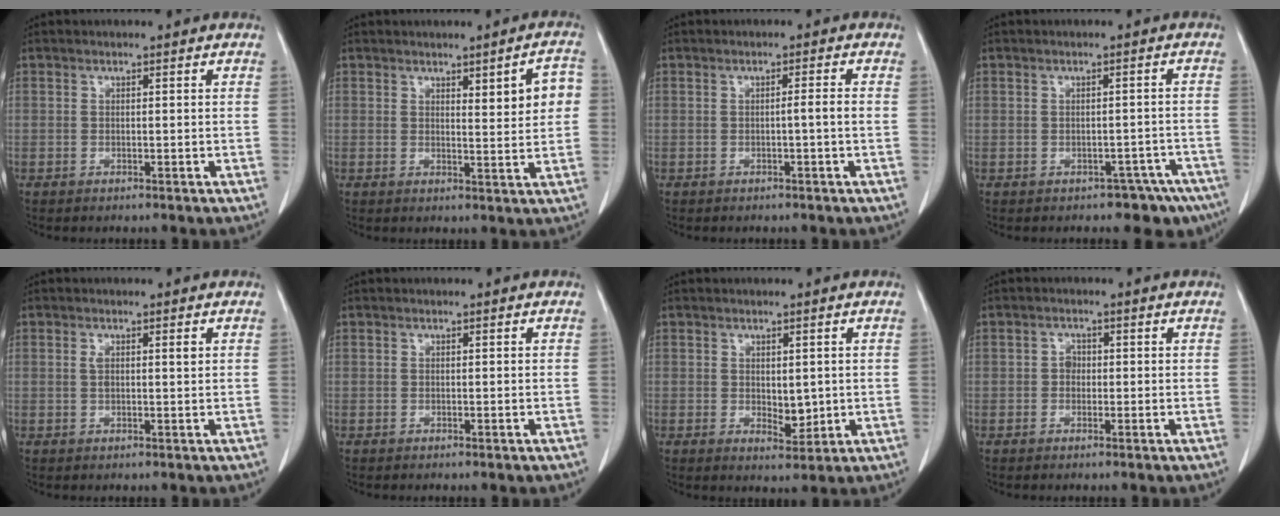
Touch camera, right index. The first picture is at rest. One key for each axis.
{"total": 5.6, "fx": 1.6, "fy": 1.0, "fz": 5.3, "tx": -0.067, "ty": 0.004, "tz": 0.022}
{"total": 1.6, "fx": -0.4, "fy": -0.4, "fz": 1.5, "tx": -0.022, "ty": 0.000, "tz": -0.006}
{"total": 5.7, "fx": -4.0, "fy": 3.8, "fz": 1.6, "tx": 0.003, "ty": 0.024, "tz": -0.045}
{"total": 2.0, "fx": 0.7, "fy": 0.4, "fz": 1.8, "tx": -0.036, "ty": 0.009, "tz": 0.012}
{"total": 0.0}
{"total": 3.2, "fx": 0.1, "fy": 1.7, "fz": 2.7, "tx": -0.038, "ty": -0.009, "tz": 0.010}
{"total": 1.5, "fx": -0.1, "fy": 1.3, "fz": 0.8, "tx": -0.010, "ty": 0.005, "tz": -0.004}